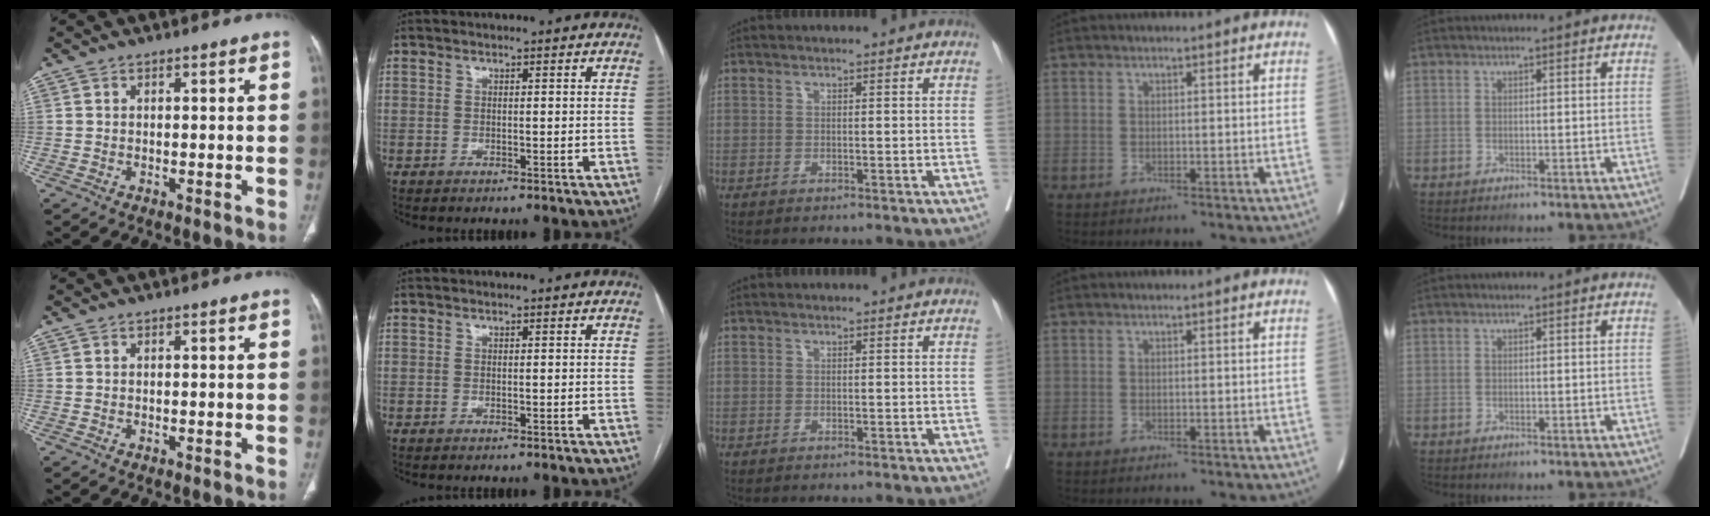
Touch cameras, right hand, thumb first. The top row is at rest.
{}